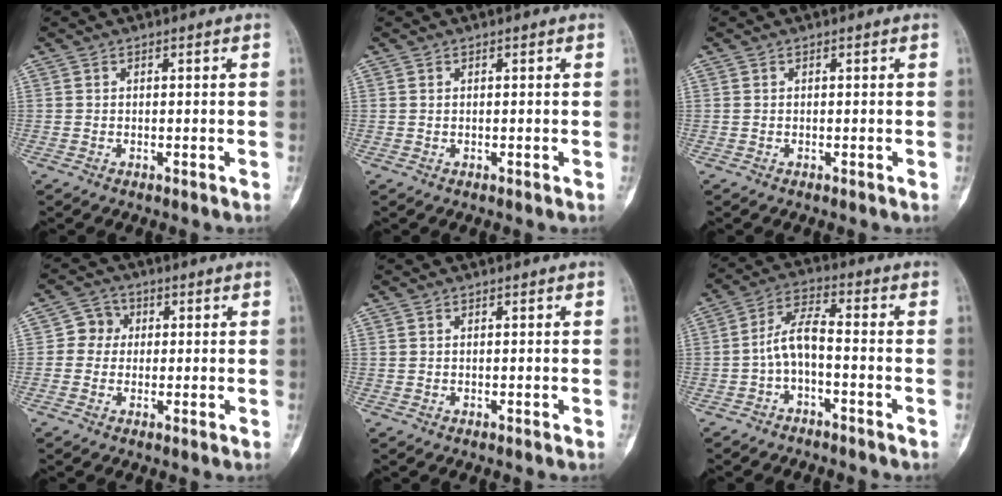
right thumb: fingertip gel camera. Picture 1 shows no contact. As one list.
[{"total": 0.0}, {"total": 0.0}, {"total": 4.3, "force": [0.4, 4.1, 1.2], "torque": [0.014, 0.009, -0.005]}, {"total": 0.0}, {"total": 6.3, "force": [-2.1, 2.3, 5.4], "torque": [-0.108, 0.038, -0.048]}]